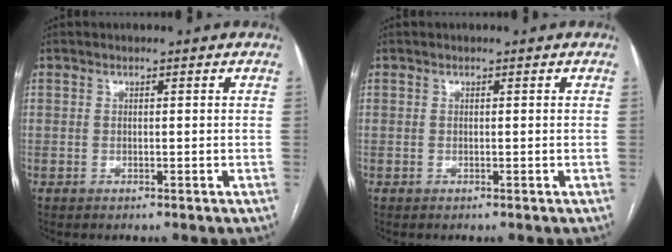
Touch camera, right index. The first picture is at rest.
{"total": 0.0}